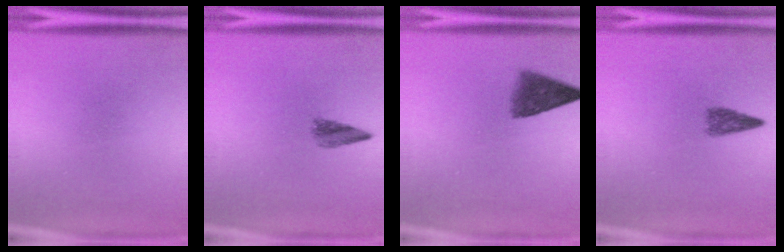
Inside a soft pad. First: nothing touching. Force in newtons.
{"total": 2.6}
{"total": 5.4}
{"total": 2.5}